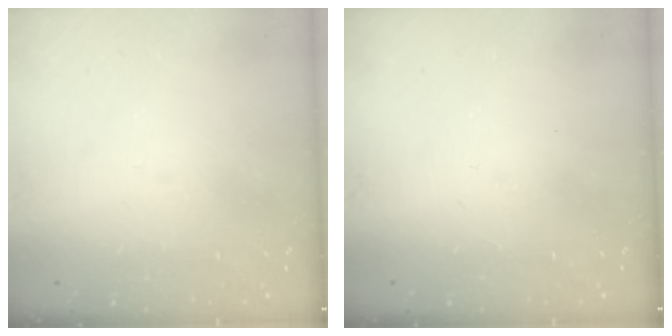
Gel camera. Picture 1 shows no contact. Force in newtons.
{"total": 3.6, "press": 3.6, "slide": 0.3}